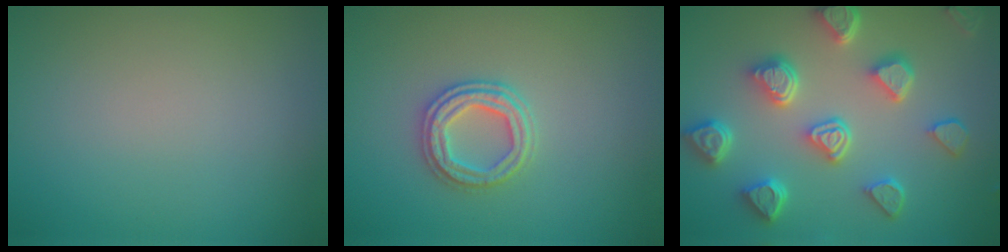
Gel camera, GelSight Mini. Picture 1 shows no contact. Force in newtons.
{"total": 2.8, "press": 2.7, "slide": 0.8}
{"total": 6.9, "press": 5.5, "slide": 4.1}